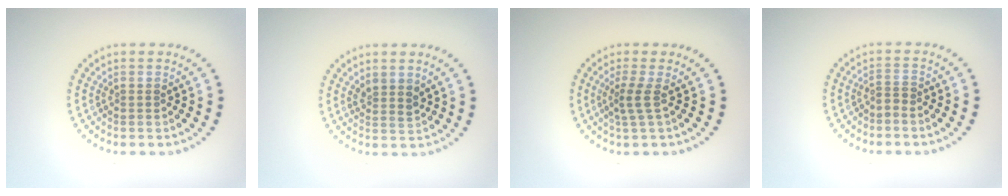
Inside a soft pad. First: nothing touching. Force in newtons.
{"total": 1.6, "press": 1.2, "slide": 1.0}
{"total": 1.9, "press": 1.2, "slide": 1.5}
{"total": 1.0, "press": 0.4, "slide": 0.9}